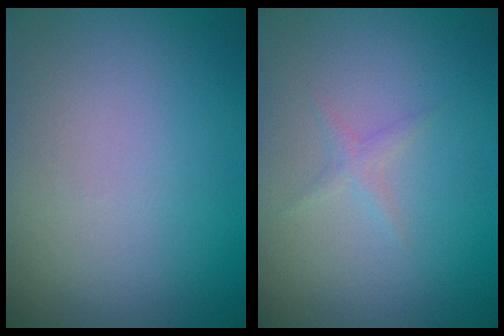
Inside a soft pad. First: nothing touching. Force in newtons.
{"total": 0.9, "press": 0.8, "slide": 0.1}